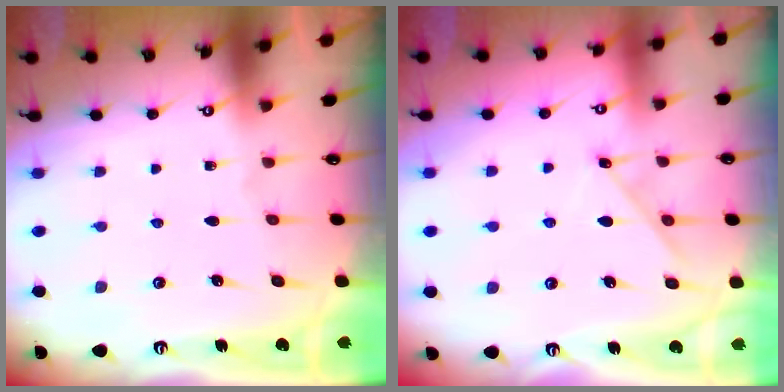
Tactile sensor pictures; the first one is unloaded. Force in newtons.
{"total": 4.4, "press": 4.4, "slide": 0.7}